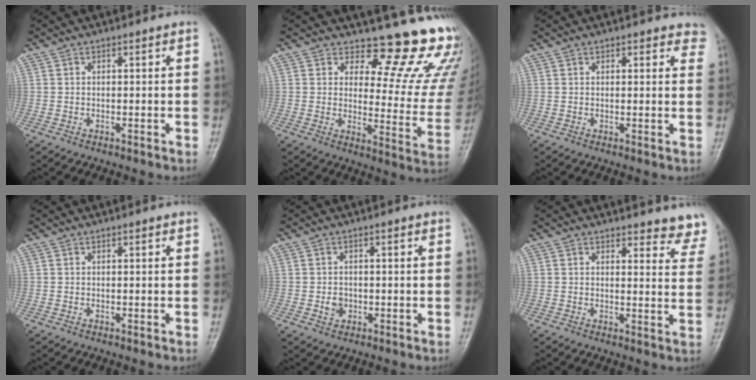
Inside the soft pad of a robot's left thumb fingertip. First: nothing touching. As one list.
[{"total": 16.1, "force": [13.9, 5.2, 6.4], "torque": [-0.027, -0.143, 0.152]}, {"total": 3.6, "force": [2.9, 1.7, 1.2], "torque": [0.021, -0.008, 0.021]}, {"total": 0.0}, {"total": 2.2, "force": [-0.5, 1.9, 1.0], "torque": [-0.007, 0.003, -0.008]}, {"total": 7.6, "force": [7.2, 2.2, 1.0], "torque": [0.035, -0.046, 0.055]}]